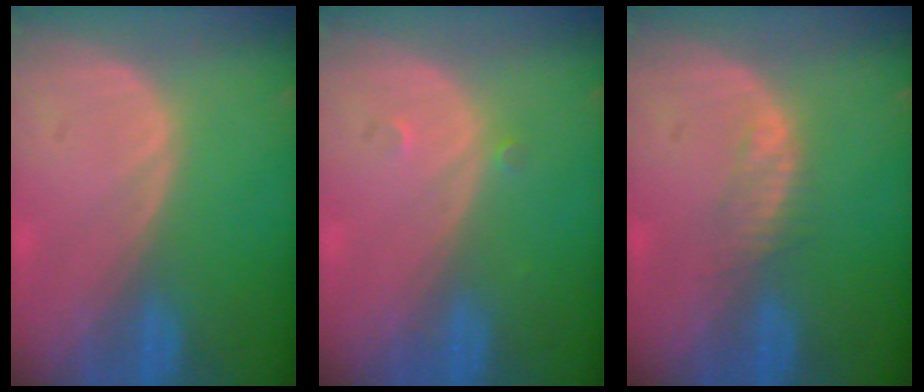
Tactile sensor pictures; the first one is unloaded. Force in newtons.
{"total": 0.9, "press": 0.7, "slide": 0.5}
{"total": 1.8, "press": 1.8, "slide": 0.1}